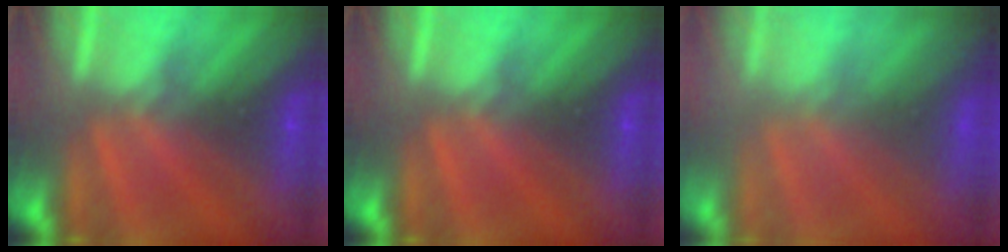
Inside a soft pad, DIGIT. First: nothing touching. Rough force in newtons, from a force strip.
{"total": 0.0}
{"total": 7.3}